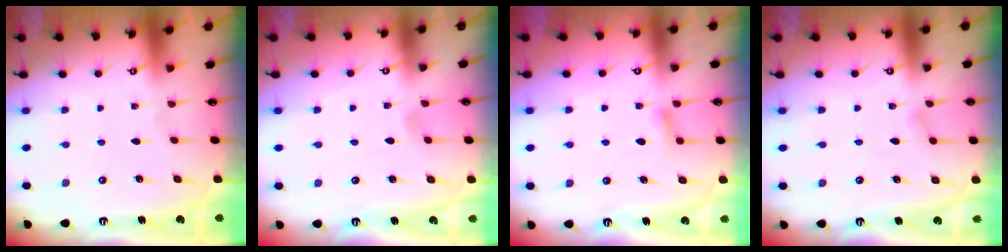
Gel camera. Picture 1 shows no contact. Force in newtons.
{"total": 2.8, "press": 2.8, "slide": 0.4}
{"total": 5.3, "press": 5.2, "slide": 0.6}
{"total": 4.4, "press": 4.4, "slide": 0.5}